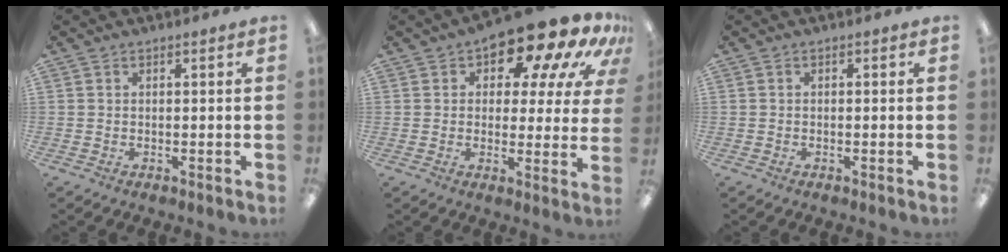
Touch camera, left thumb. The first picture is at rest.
{"total": 15.0, "force": [10.6, 5.8, 9.0], "torque": [-0.139, -0.072, 0.174]}
{"total": 0.6, "force": [-0.5, 0.2, 0.3], "torque": [-0.006, -0.001, -0.010]}